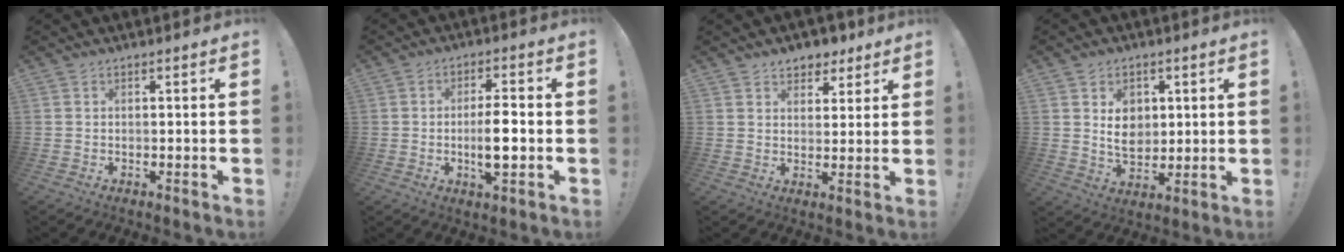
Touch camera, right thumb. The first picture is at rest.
{"total": 8.2, "force": [-1.7, 5.3, 6.0], "torque": [-0.097, 0.013, -0.029]}
{"total": 6.2, "force": [4.5, 4.1, 1.3], "torque": [-0.001, -0.032, 0.083]}
{"total": 8.4, "force": [2.4, 6.8, 4.4], "torque": [-0.059, -0.006, 0.048]}